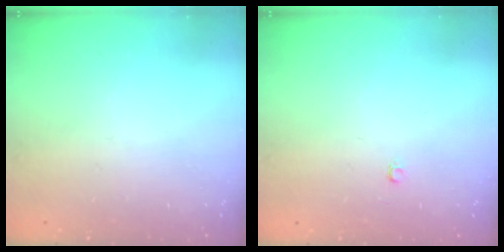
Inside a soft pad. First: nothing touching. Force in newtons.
{"total": 2.4, "press": 2.4, "slide": 0.2}